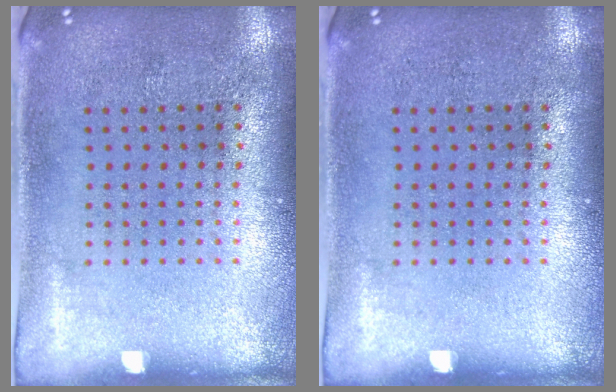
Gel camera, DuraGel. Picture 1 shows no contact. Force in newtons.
{"total": 0.0}